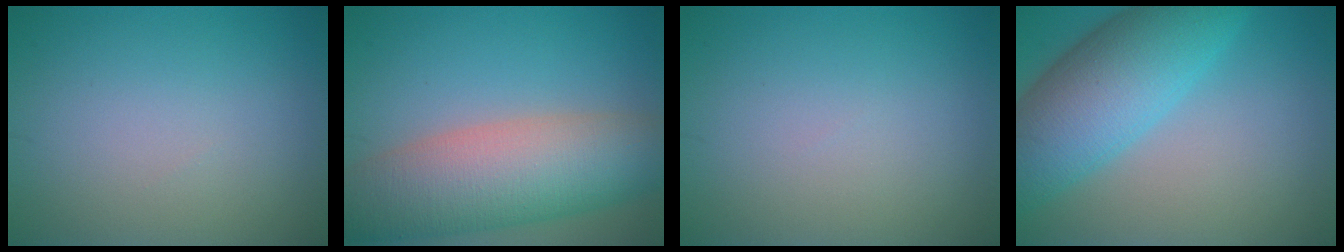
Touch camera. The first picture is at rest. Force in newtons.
{"total": 10.4, "press": 10.4, "slide": 0.5}
{"total": 0.0}
{"total": 9.2, "press": 9.2, "slide": 0.3}